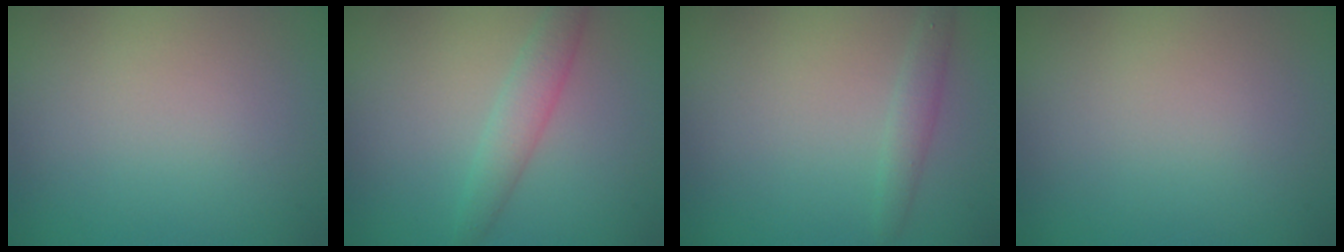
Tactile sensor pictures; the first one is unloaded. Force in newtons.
{"total": 2.5, "press": 2.5, "slide": 0.0}
{"total": 1.5, "press": 1.5, "slide": 0.0}
{"total": 0.0}